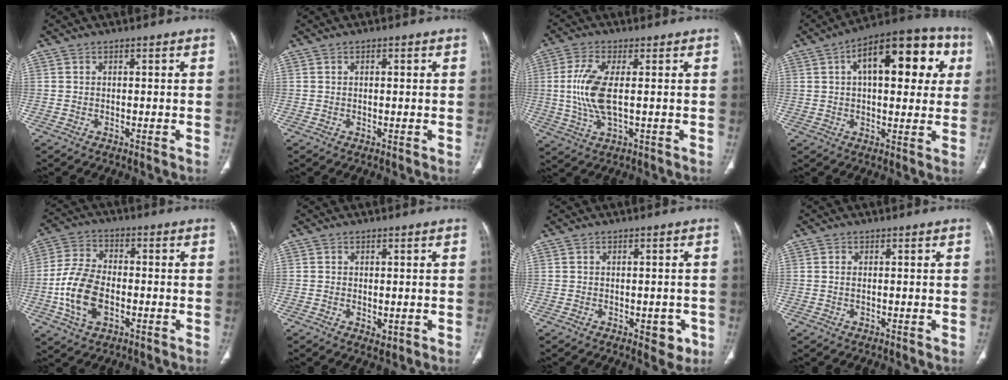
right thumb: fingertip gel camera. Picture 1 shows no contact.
{"total": 1.0, "force": [0.3, 0.4, 0.9], "torque": [-0.019, 0.005, 0.004]}
{"total": 9.1, "force": [0.4, 3.2, 8.5], "torque": [-0.205, -0.006, 0.008]}
{"total": 20.3, "force": [6.0, 9.6, 16.9], "torque": [-0.199, 0.027, 0.077]}
{"total": 11.9, "force": [-2.7, 7.2, 9.1], "torque": [-0.181, 0.014, -0.052]}
{"total": 1.7, "force": [-0.2, 1.2, 1.2], "torque": [-0.020, -0.005, 0.002]}
{"total": 3.8, "force": [-1.4, 2.3, 2.7], "torque": [-0.009, 0.002, -0.013]}
{"total": 0.7, "force": [0.1, 0.3, 0.7], "torque": [-0.018, 0.000, 0.002]}